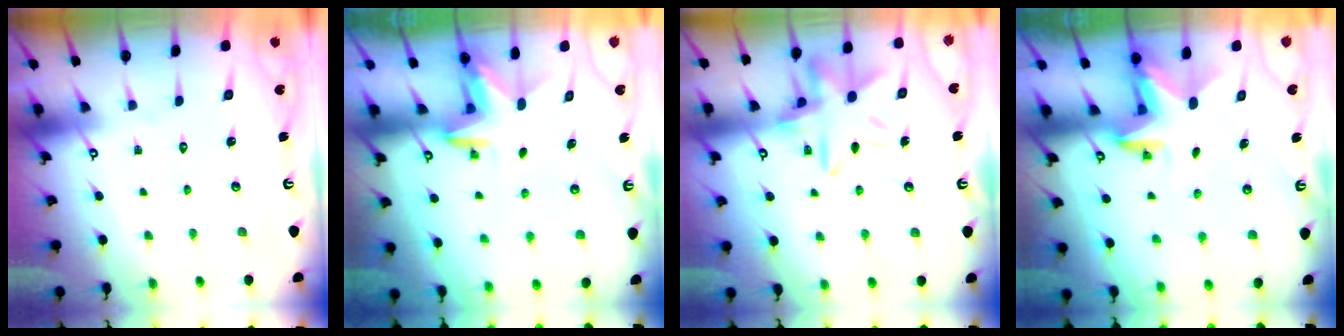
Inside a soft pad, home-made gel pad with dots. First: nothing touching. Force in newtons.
{"total": 3.2, "press": 3.2, "slide": 0.3}
{"total": 15.3, "press": 15.2, "slide": 1.2}
{"total": 2.8, "press": 2.8, "slide": 0.2}